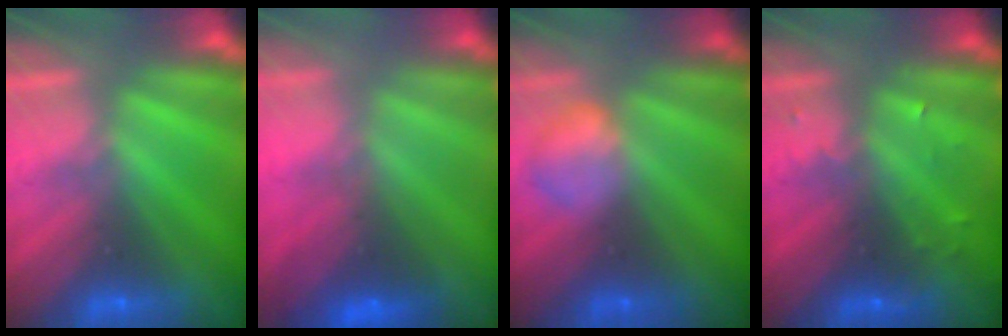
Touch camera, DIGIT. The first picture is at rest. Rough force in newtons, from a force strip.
{"total": 2.7}
{"total": 2.3}
{"total": 2.9}